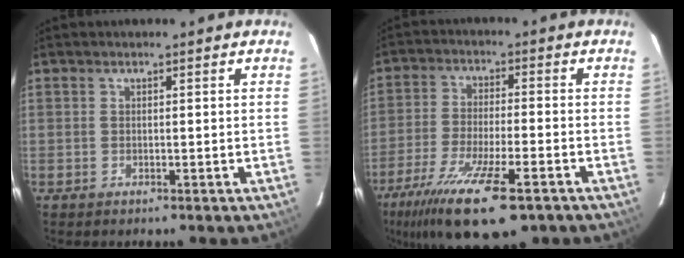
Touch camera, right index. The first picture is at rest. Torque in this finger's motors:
{"motor_torque": [1.64, -0.50, 0.84, 0.21]}